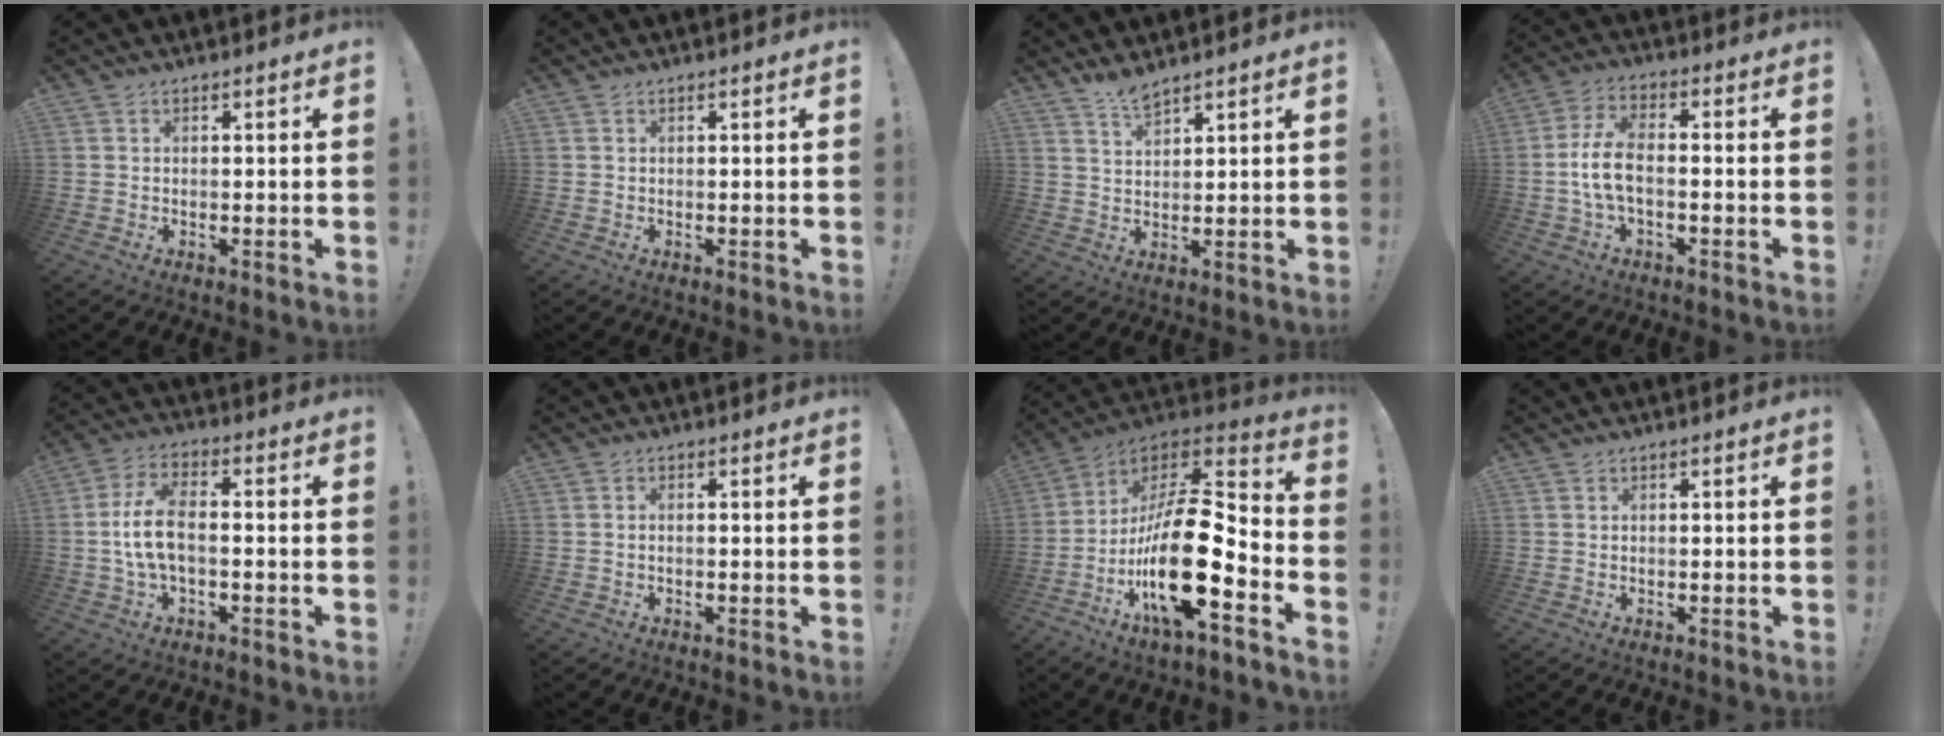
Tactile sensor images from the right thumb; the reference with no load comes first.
{"total": 0.0}
{"total": 4.3, "force": [3.9, 0.7, 1.8], "torque": [-0.029, -0.026, 0.068]}
{"total": 8.9, "force": [-1.8, 4.1, 7.7], "torque": [-0.160, 0.005, -0.032]}
{"total": 9.9, "force": [-1.1, 4.6, 8.7], "torque": [-0.179, 0.007, -0.018]}
{"total": 0.9, "force": [-0.6, 0.1, 0.6], "torque": [-0.013, 0.002, -0.010]}
{"total": 23.9, "force": [-7.6, 7.2, 21.5], "torque": [-0.401, 0.023, -0.132]}
{"total": 0.0}